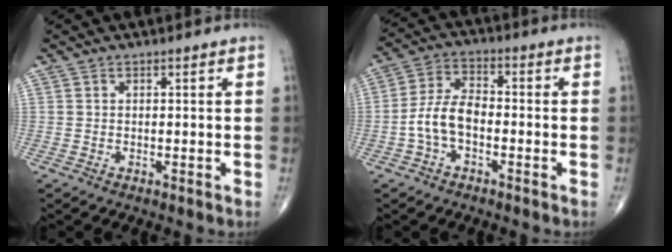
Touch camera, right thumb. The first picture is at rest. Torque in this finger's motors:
{"motor_torque": [0.15, 0.13, 0.82, -0.18, 0.24]}